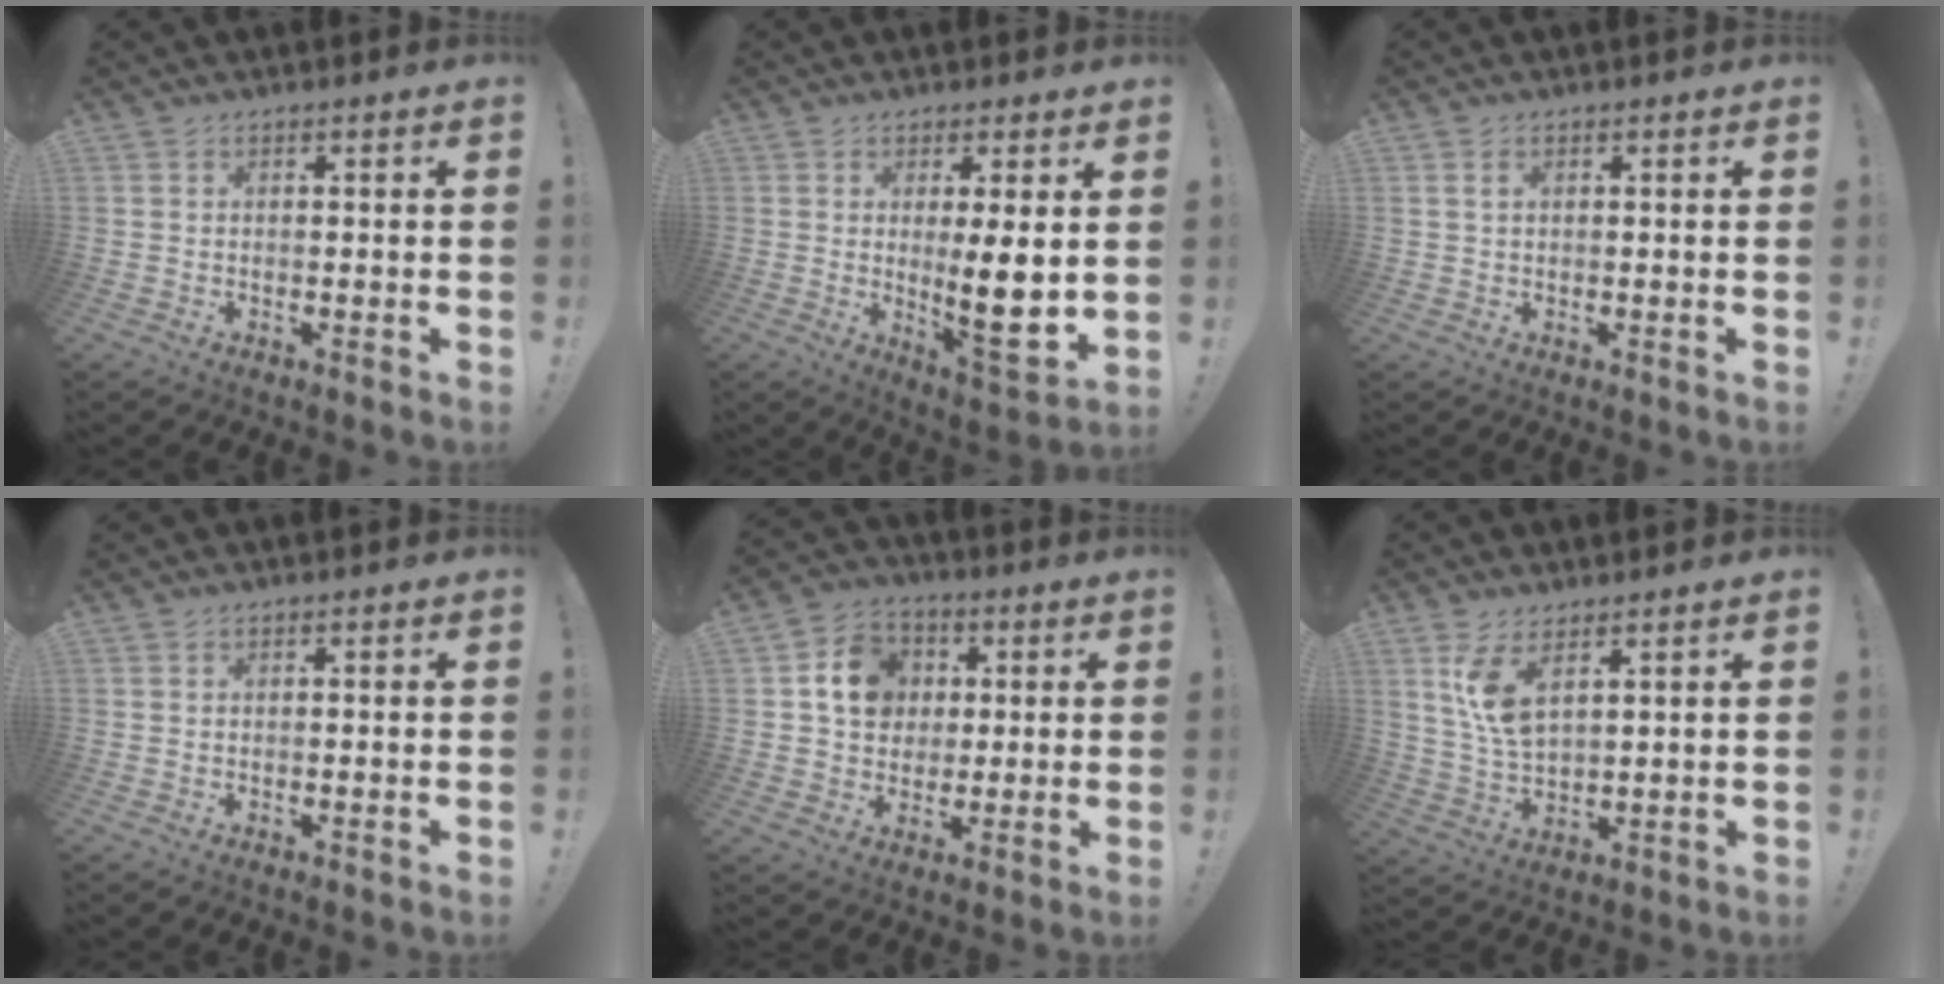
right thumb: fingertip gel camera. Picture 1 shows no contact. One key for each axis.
{"total": 10.8, "fx": 0.9, "fy": 1.7, "fz": 10.6, "tx": -0.151, "ty": -0.027, "tz": 0.012}
{"total": 1.4, "fx": 0.7, "fy": 0.7, "fz": 1.0, "tx": -0.012, "ty": -0.001, "tz": 0.012}
{"total": 0.0}
{"total": 11.8, "fx": 2.8, "fy": 10.1, "fz": 5.4, "tx": -0.074, "ty": 0.001, "tz": 0.059}
{"total": 9.1, "fx": 4.8, "fy": 3.9, "fz": 6.7, "tx": -0.120, "ty": -0.026, "tz": 0.087}